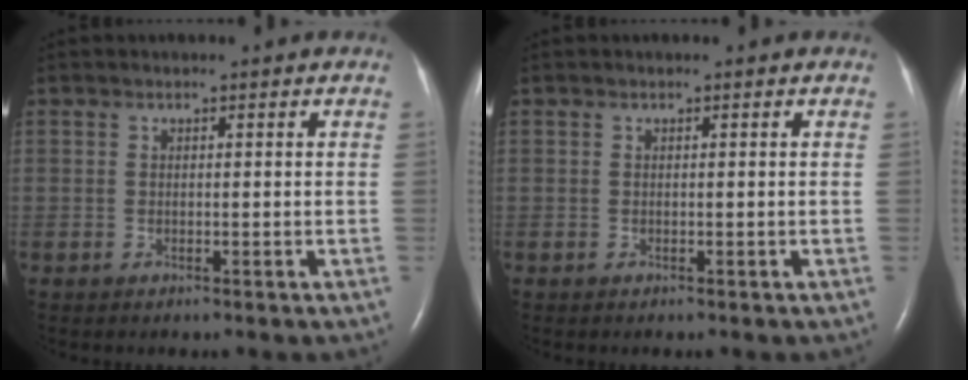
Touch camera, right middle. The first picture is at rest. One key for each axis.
{"total": 0.0}